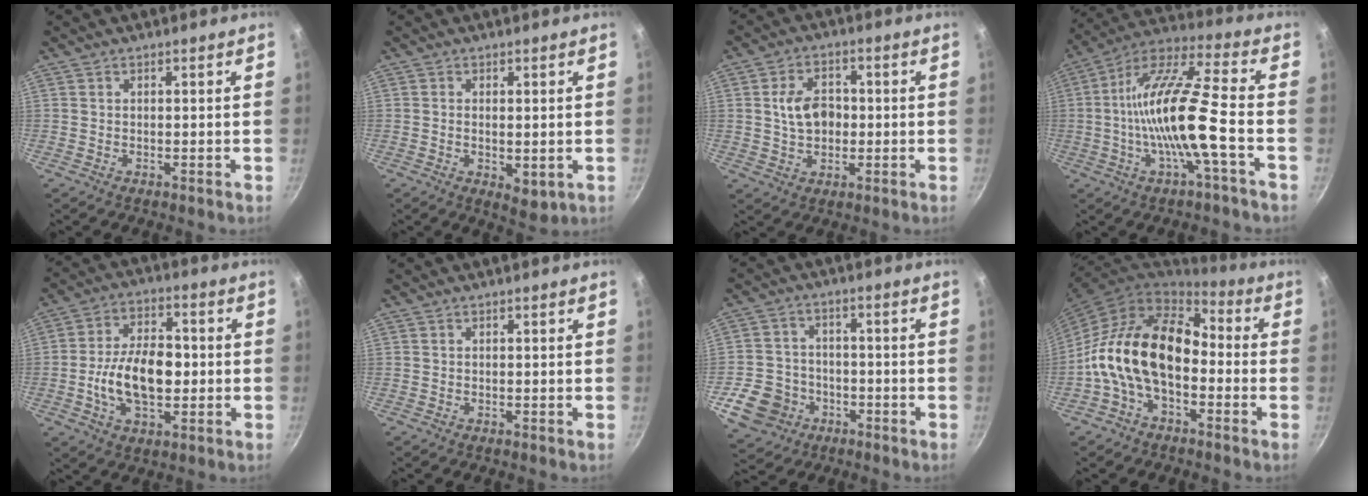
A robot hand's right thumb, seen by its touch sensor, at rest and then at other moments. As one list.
[{"total": 4.8, "force": [-0.7, 2.3, 4.1], "torque": [-0.062, -0.016, -0.006]}, {"total": 7.9, "force": [0.3, 5.7, 5.4], "torque": [-0.072, 0.012, 0.002]}, {"total": 17.2, "force": [-3.4, 2.9, 16.7], "torque": [-0.304, 0.035, -0.075]}, {"total": 13.8, "force": [-1.6, 8.2, 11.0], "torque": [-0.171, 0.024, -0.033]}, {"total": 0.0}, {"total": 10.9, "force": [-4.6, 8.9, 4.3], "torque": [-0.063, 0.034, -0.078]}, {"total": 17.3, "force": [-3.0, 10.7, 13.2], "torque": [-0.212, 0.047, -0.072]}]